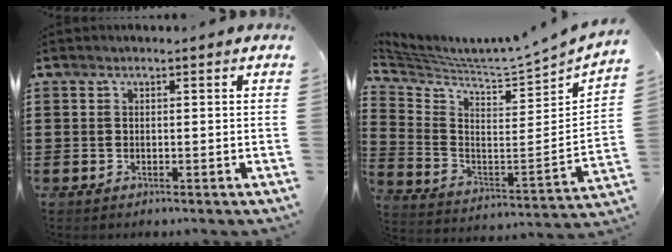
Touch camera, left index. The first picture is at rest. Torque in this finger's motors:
{"motor_torque": [0.61, 0.50, 0.08, 0.08]}